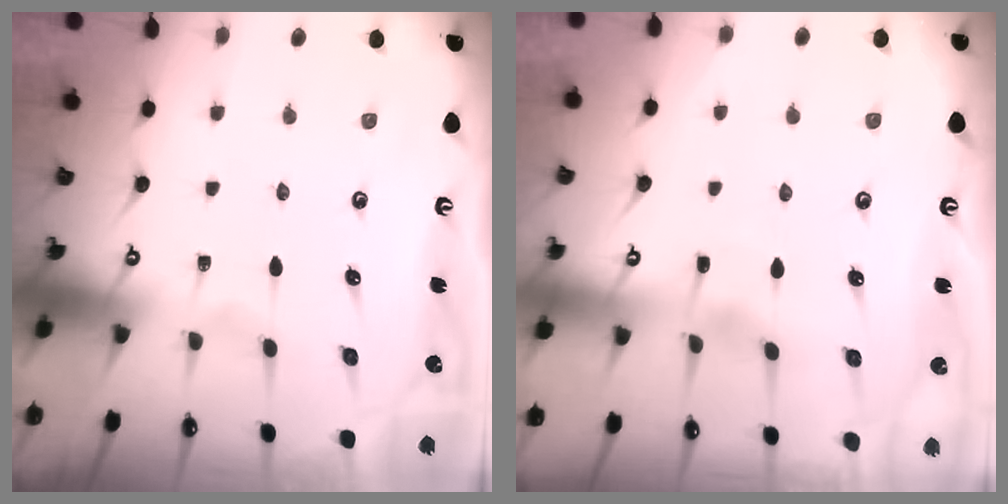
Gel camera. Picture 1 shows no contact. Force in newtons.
{"total": 2.5, "press": 2.5, "slide": 0.3}